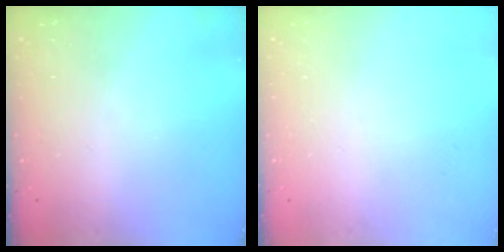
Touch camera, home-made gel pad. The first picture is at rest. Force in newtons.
{"total": 0.0}